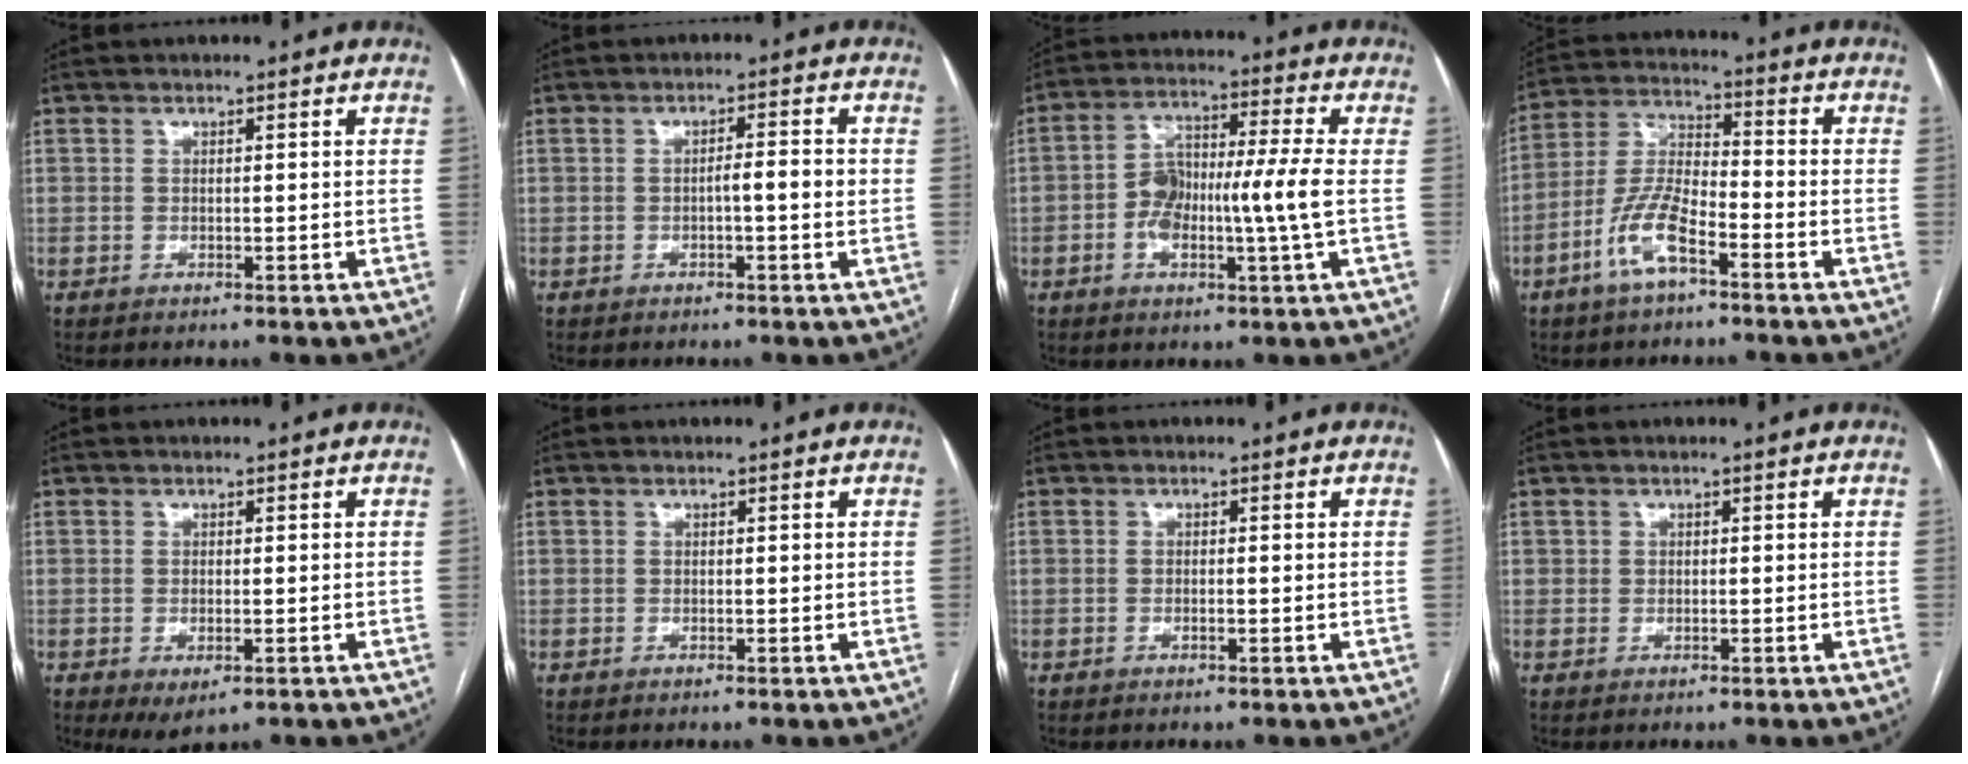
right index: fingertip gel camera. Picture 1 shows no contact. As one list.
[{"total": 3.1, "force": [-0.5, 0.3, 3.0], "torque": [-0.044, 0.006, -0.009]}, {"total": 10.4, "force": [-1.6, 1.2, 10.3], "torque": [-0.195, 0.015, -0.032]}, {"total": 9.2, "force": [-5.0, 2.7, 7.3], "torque": [-0.162, 0.006, -0.098]}, {"total": 3.5, "force": [-1.6, 1.5, 2.7], "torque": [-0.040, -0.008, -0.012]}, {"total": 0.0}, {"total": 0.6, "force": [-0.2, 0.2, 0.6], "torque": [-0.012, -0.002, -0.002]}, {"total": 0.6, "force": [0.2, 0.6, 0.1], "torque": [0.006, 0.001, 0.001]}]